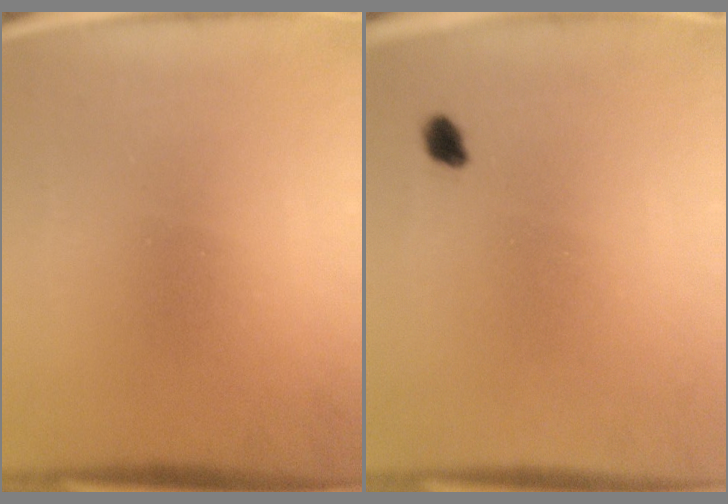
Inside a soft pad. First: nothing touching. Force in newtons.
{"total": 1.9}